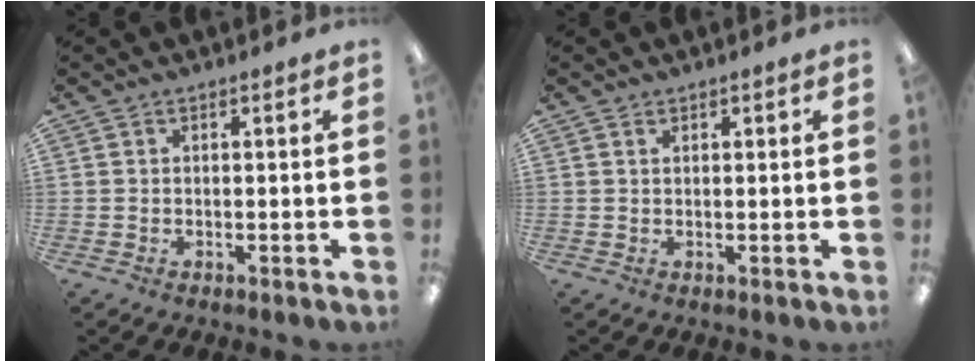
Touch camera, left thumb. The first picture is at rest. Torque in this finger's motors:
{"motor_torque": [0.11, -0.07, -0.30, 0.10, -0.01]}